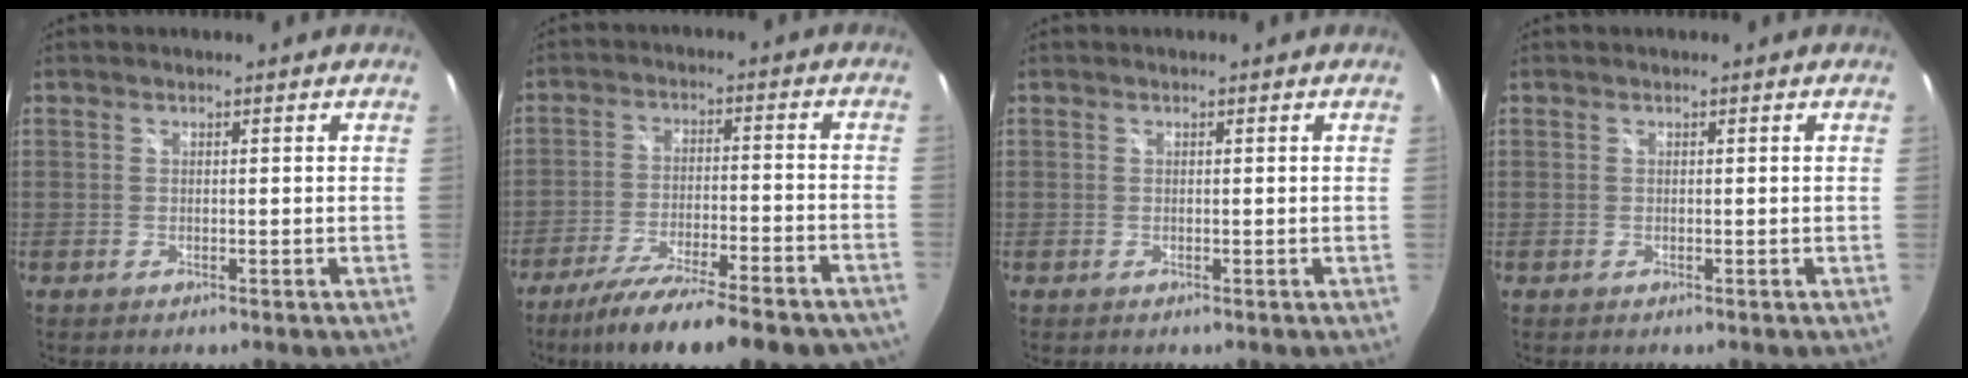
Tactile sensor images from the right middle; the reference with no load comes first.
{"total": 21.8, "force": [-18.1, 3.7, 11.6], "torque": [-0.200, -0.048, -0.261]}
{"total": 0.0}
{"total": 0.0}